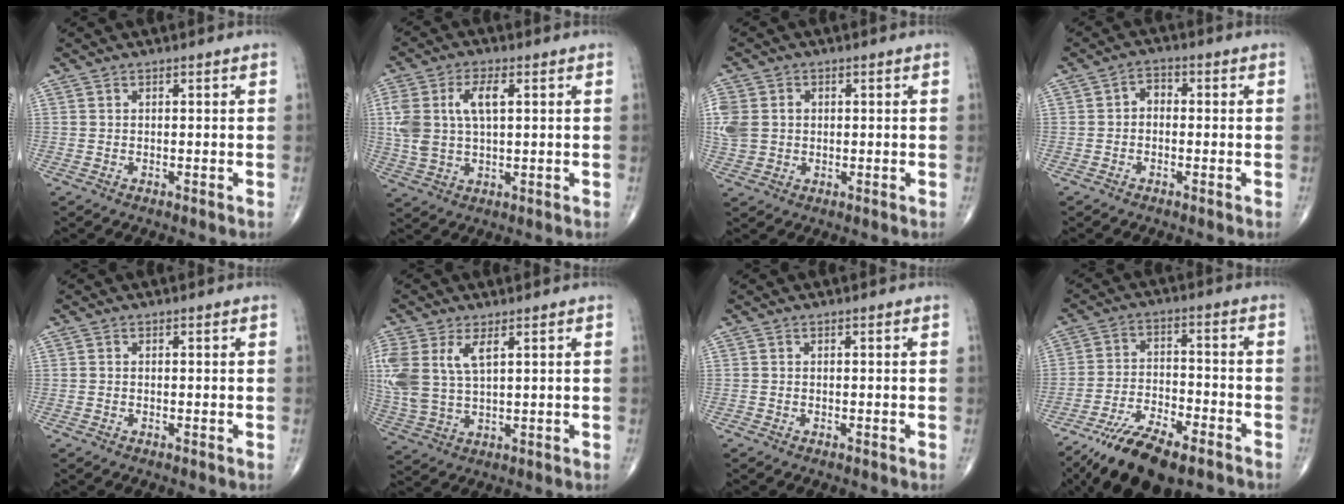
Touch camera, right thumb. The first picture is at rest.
{"total": 9.7, "force": [2.2, 4.9, 8.0], "torque": [-0.176, 0.010, 0.045]}
{"total": 9.8, "force": [1.0, 8.3, 5.1], "torque": [-0.140, 0.015, 0.030]}
{"total": 2.8, "force": [-0.3, 2.1, 1.8], "torque": [-0.015, 0.015, -0.018]}
{"total": 0.0}
{"total": 11.4, "force": [3.7, 5.7, 9.2], "torque": [-0.227, 0.000, 0.085]}
{"total": 0.0}
{"total": 14.9, "force": [-10.6, 5.4, 9.0], "torque": [-0.145, 0.052, -0.182]}